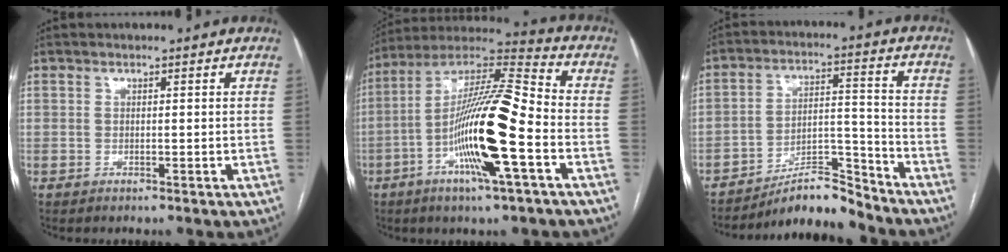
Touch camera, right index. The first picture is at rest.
{"total": 18.4, "force": [-5.1, 1.3, 17.6], "torque": [-0.331, -0.002, -0.096]}
{"total": 8.6, "force": [-8.3, 1.1, 2.2], "torque": [-0.031, 0.034, -0.140]}